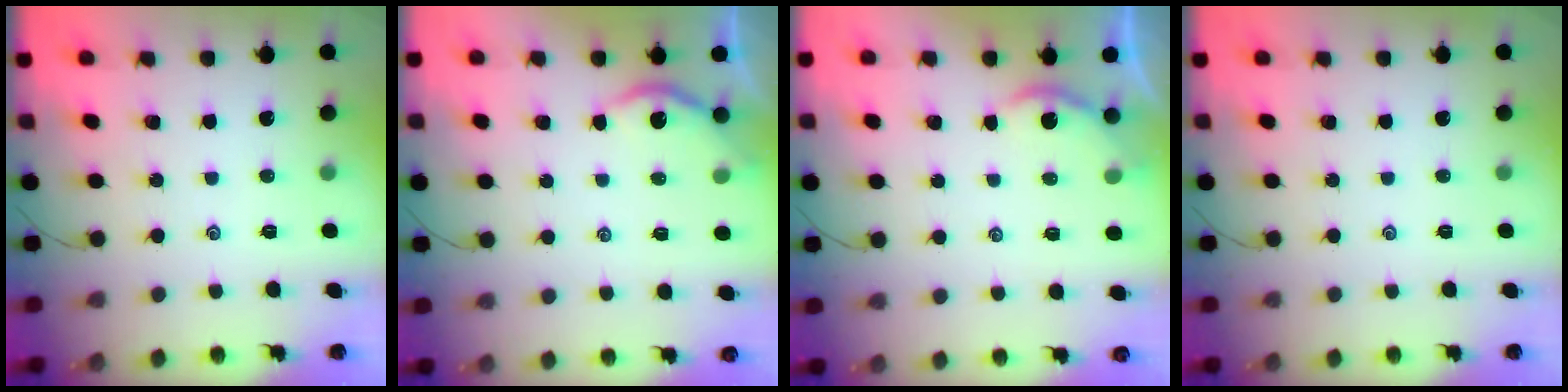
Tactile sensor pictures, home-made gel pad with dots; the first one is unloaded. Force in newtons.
{"total": 3.9, "press": 3.9, "slide": 0.3}
{"total": 2.3, "press": 2.3, "slide": 0.3}
{"total": 0.0}